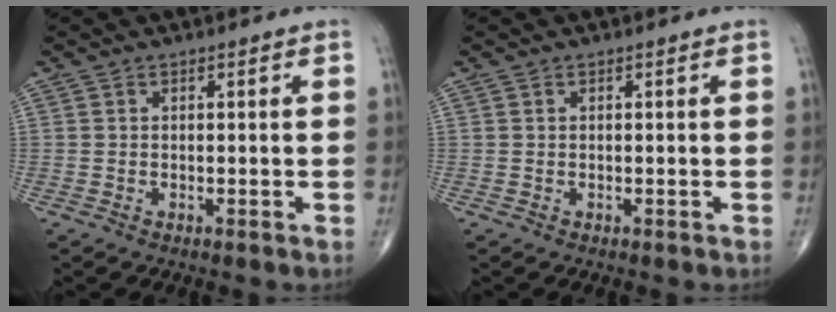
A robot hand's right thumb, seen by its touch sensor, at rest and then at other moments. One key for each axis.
{"total": 0.0}